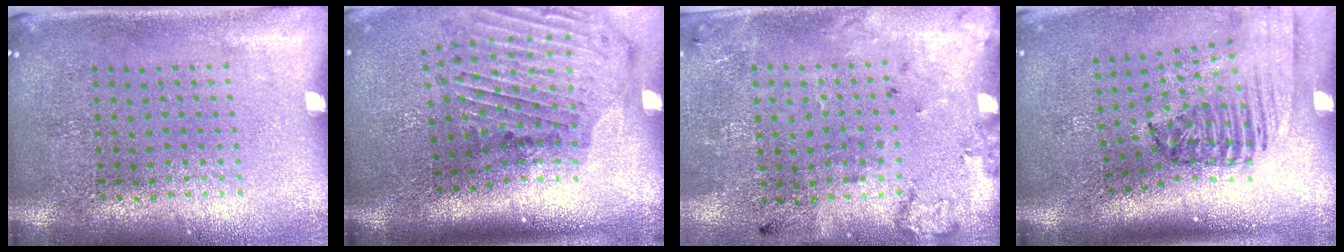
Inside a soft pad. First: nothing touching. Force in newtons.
{"total": 2.4, "press": 1.9, "slide": 1.4}
{"total": 2.3, "press": 1.4, "slide": 1.9}
{"total": 2.4, "press": 1.7, "slide": 1.8}